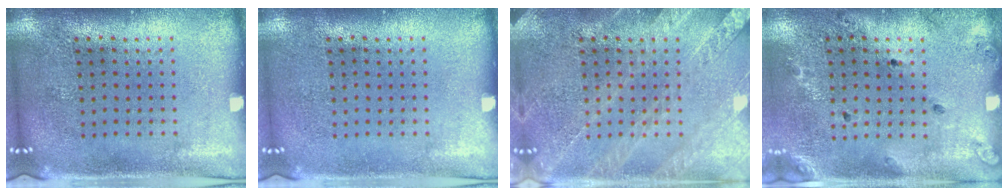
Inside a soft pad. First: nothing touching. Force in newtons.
{"total": 0.0}
{"total": 3.4, "press": 3.3, "slide": 0.4}
{"total": 1.2, "press": 1.1, "slide": 0.5}